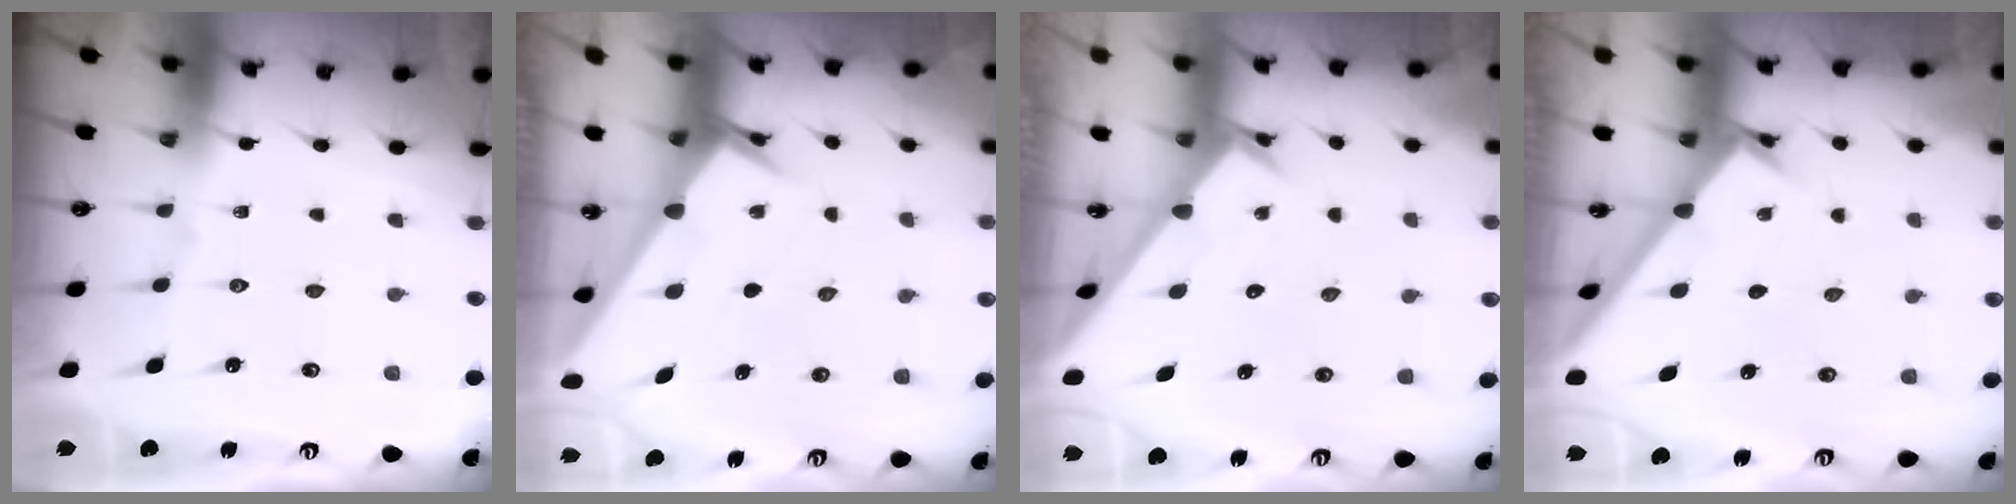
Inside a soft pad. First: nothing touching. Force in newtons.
{"total": 2.7, "press": 2.7, "slide": 0.2}
{"total": 2.4, "press": 2.4, "slide": 0.2}
{"total": 1.6, "press": 1.6, "slide": 0.1}